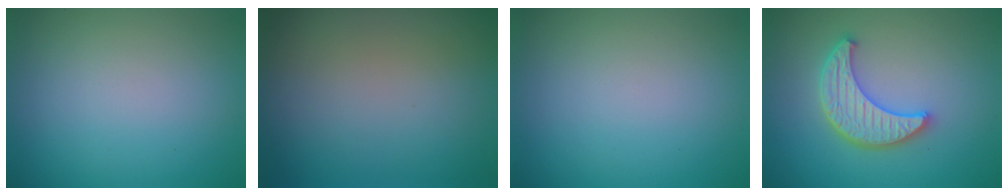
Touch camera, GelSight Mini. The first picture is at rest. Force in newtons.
{"total": 0.0}
{"total": 0.0}
{"total": 4.4, "press": 3.8, "slide": 2.2}